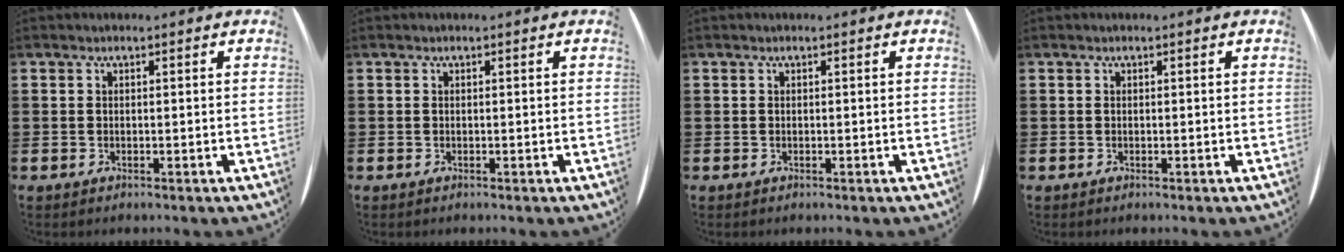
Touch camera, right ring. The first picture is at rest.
{"total": 0.0}
{"total": 0.0}
{"total": 0.0}